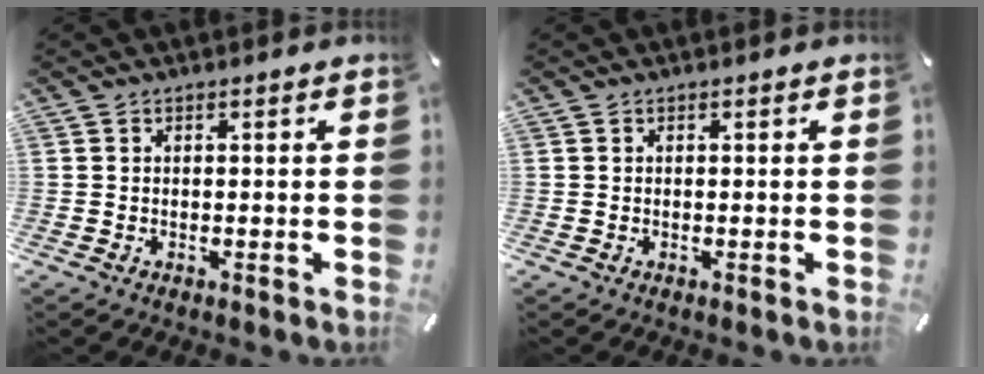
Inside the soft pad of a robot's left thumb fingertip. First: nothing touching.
{"total": 0.0}